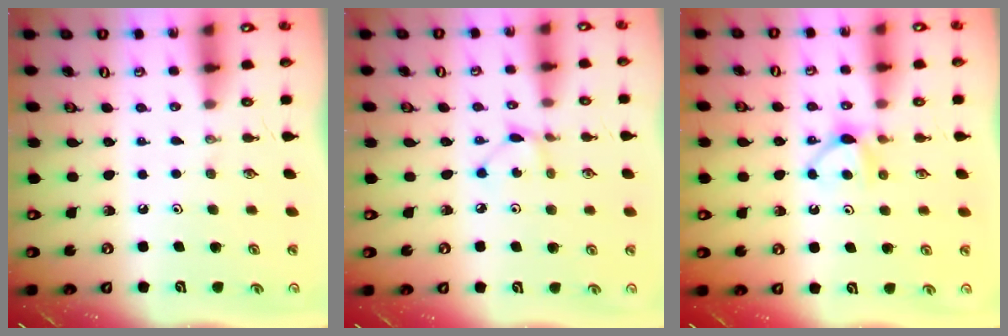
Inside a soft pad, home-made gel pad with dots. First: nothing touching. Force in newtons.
{"total": 2.2, "press": 2.2, "slide": 0.1}
{"total": 5.5, "press": 5.5, "slide": 0.7}